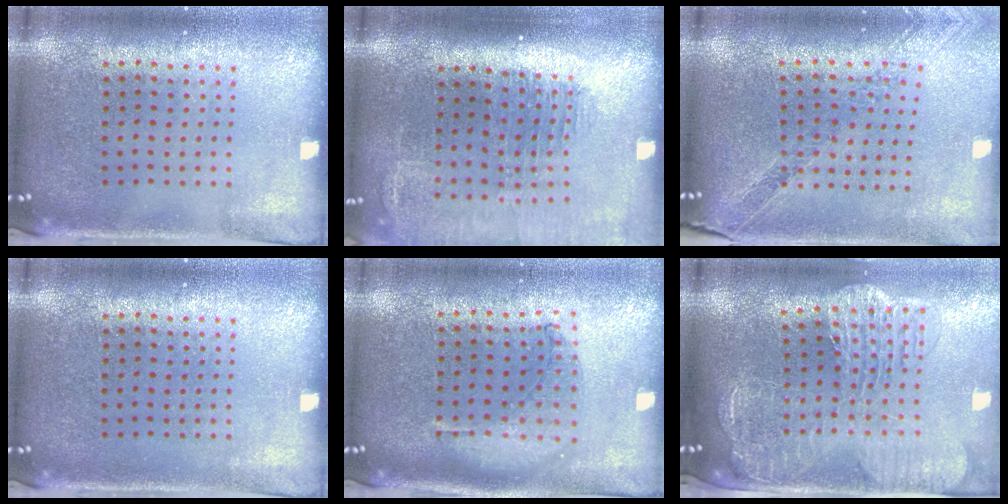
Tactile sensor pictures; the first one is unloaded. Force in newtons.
{"total": 1.6, "press": 1.5, "slide": 0.6}
{"total": 1.1, "press": 1.1, "slide": 0.2}
{"total": 0.0}
{"total": 0.9, "press": 0.9, "slide": 0.3}
{"total": 3.3, "press": 2.6, "slide": 1.9}